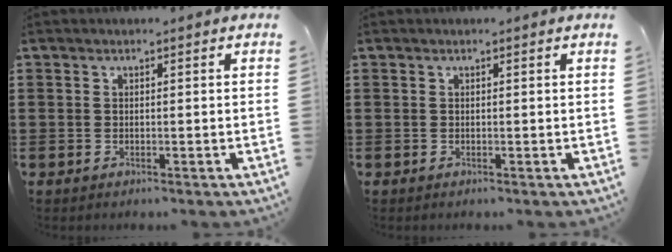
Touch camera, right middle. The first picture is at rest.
{"total": 0.0}